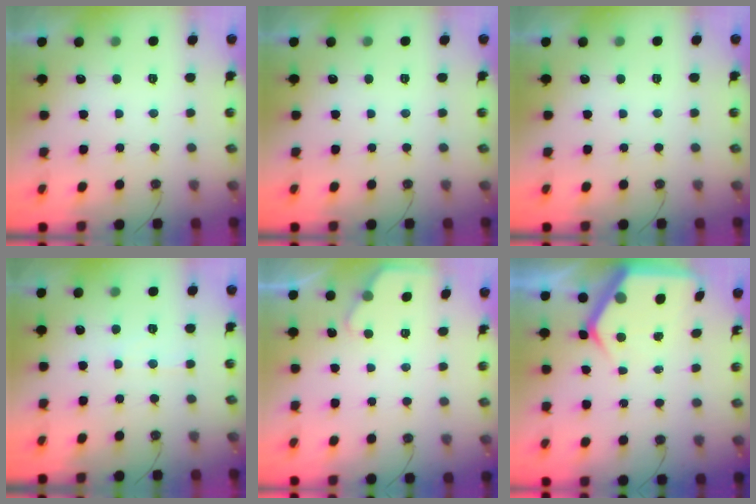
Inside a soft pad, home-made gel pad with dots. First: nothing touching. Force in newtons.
{"total": 0.0}
{"total": 0.0}
{"total": 4.7, "press": 4.6, "slide": 0.3}
{"total": 1.7, "press": 1.7, "slide": 0.3}
{"total": 7.2, "press": 7.2, "slide": 1.0}